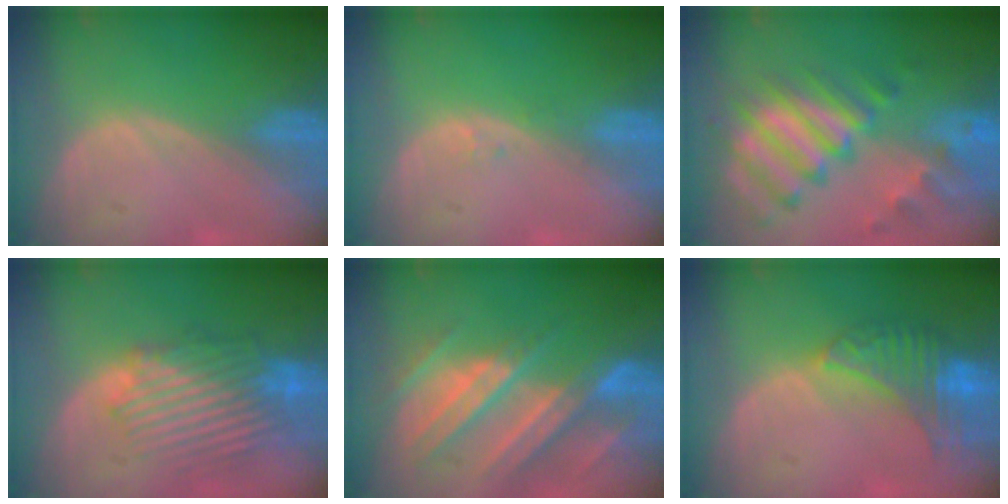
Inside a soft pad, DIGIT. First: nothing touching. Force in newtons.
{"total": 0.6, "press": 0.6, "slide": 0.1}
{"total": 11.3, "press": 9.7, "slide": 5.8}
{"total": 10.2, "press": 9.2, "slide": 4.3}
{"total": 11.1, "press": 9.9, "slide": 5.1}
{"total": 8.0, "press": 7.4, "slide": 3.0}